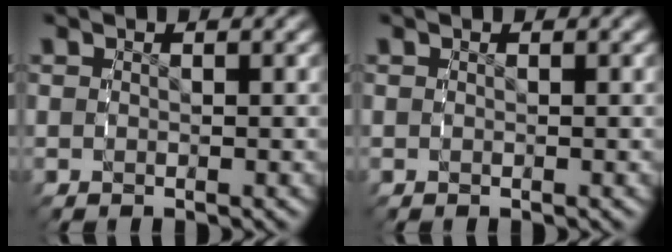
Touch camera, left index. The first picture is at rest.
{"total": 0.0}